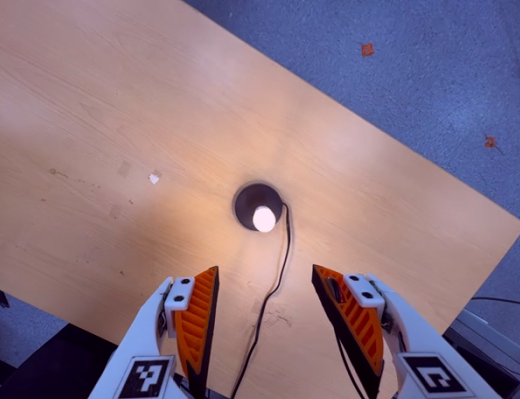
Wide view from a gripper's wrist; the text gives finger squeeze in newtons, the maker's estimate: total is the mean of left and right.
{"total": 0.0}